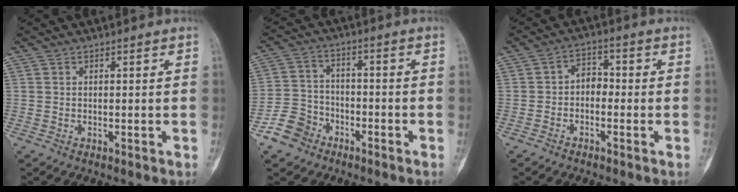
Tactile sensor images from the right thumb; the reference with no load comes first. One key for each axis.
{"total": 7.1, "fx": -4.6, "fy": 5.2, "fz": 1.4, "tx": -0.008, "ty": 0.036, "tz": -0.094}
{"total": 3.8, "fx": -1.2, "fy": 2.7, "fz": 2.3, "tx": -0.019, "ty": 0.023, "tz": -0.033}